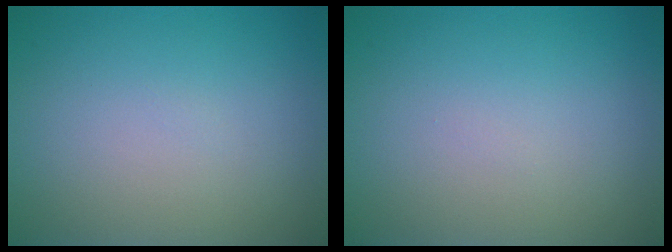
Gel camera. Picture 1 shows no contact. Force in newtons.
{"total": 0.0}